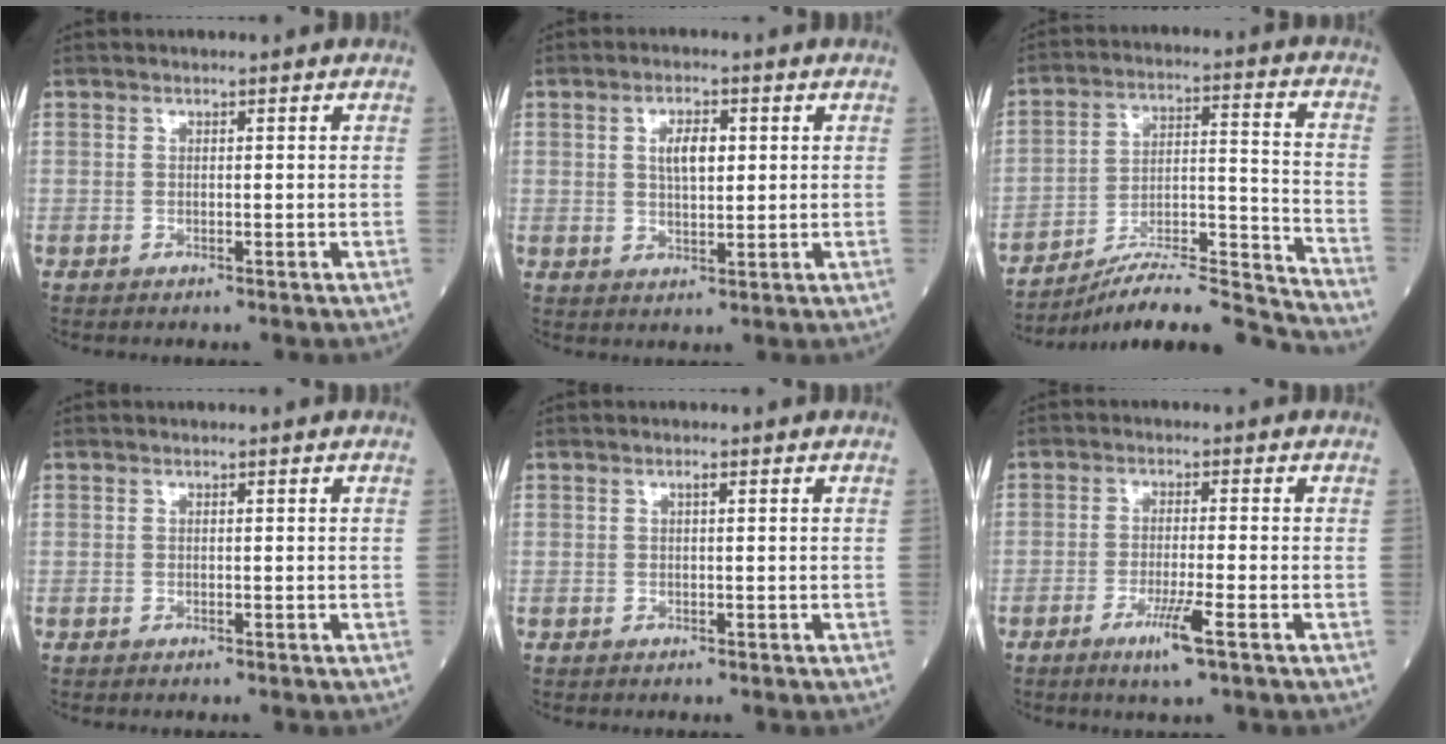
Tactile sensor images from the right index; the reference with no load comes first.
{"total": 4.5, "force": [1.2, 1.8, 4.0], "torque": [-0.072, 0.005, 0.024]}
{"total": 15.8, "force": [-15.4, -0.7, 3.9], "torque": [-0.052, 0.040, -0.249]}
{"total": 0.0}
{"total": 0.6, "force": [0.3, 0.0, 0.5], "torque": [-0.012, 0.002, 0.006]}
{"total": 5.0, "force": [-2.6, -0.4, 4.2], "torque": [-0.081, -0.012, -0.047]}